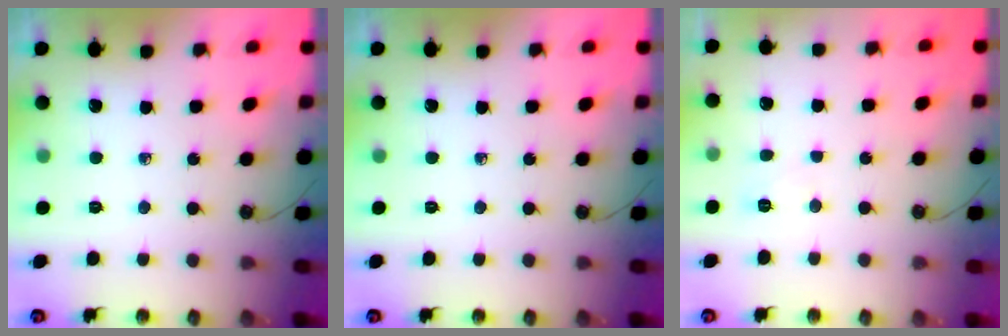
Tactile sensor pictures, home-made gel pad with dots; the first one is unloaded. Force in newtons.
{"total": 0.0}
{"total": 3.0, "press": 2.9, "slide": 0.7}